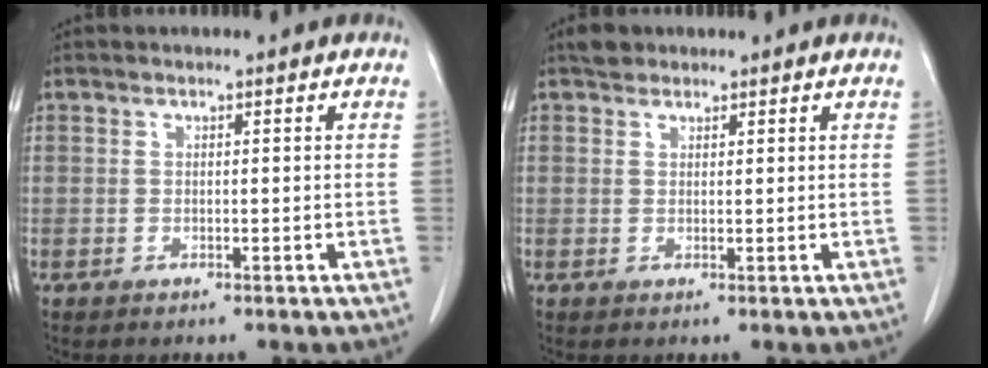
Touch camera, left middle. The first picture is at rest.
{"total": 1.7, "force": [1.4, 0.9, 0.3], "torque": [-0.007, 0.009, 0.022]}